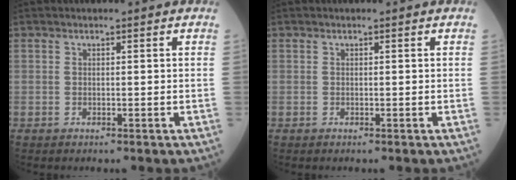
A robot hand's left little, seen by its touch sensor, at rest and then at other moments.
{"total": 0.0}